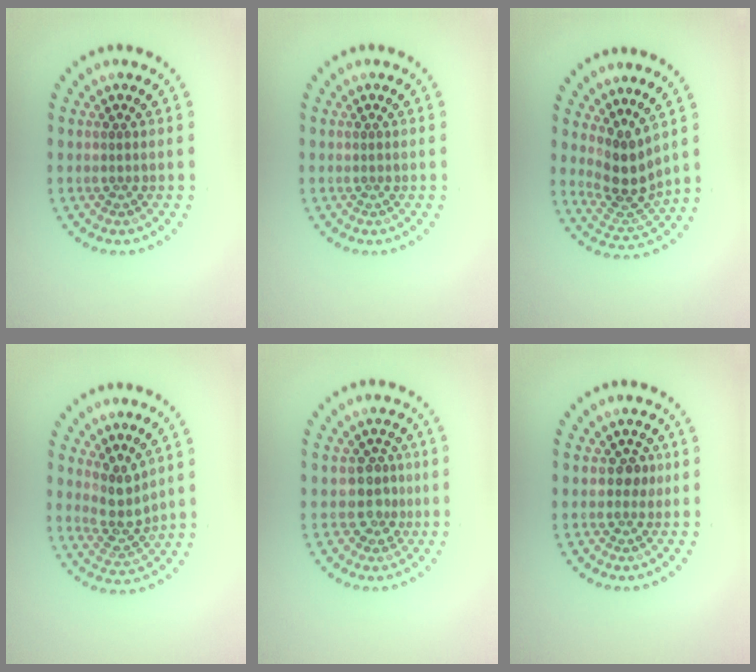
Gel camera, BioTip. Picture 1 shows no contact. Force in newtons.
{"total": 0.0}
{"total": 3.8, "press": 2.9, "slide": 2.4}
{"total": 3.1, "press": 2.4, "slide": 1.9}
{"total": 2.5, "press": 1.9, "slide": 1.6}
{"total": 1.2, "press": 1.0, "slide": 0.6}